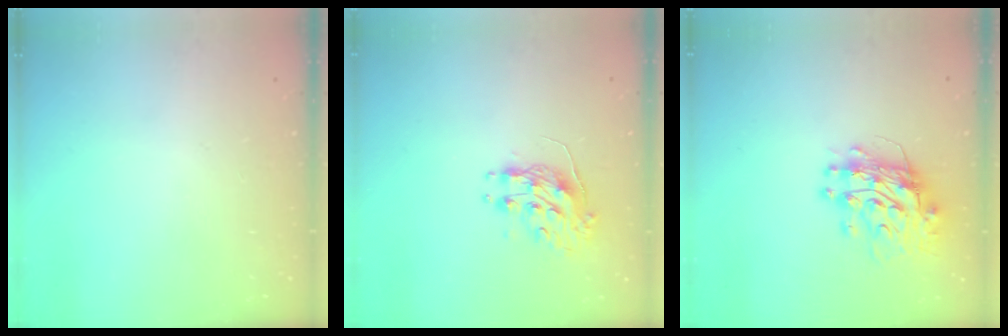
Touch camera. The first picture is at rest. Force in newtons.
{"total": 9.3, "press": 9.3, "slide": 0.8}
{"total": 11.4, "press": 11.4, "slide": 1.0}